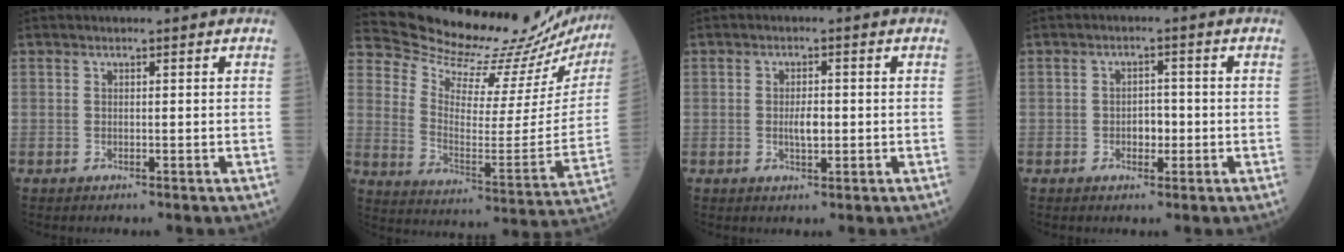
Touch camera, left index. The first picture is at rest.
{"total": 23.2, "force": [22.6, 2.5, 4.6], "torque": [-0.091, -0.119, 0.298]}
{"total": 2.5, "force": [-0.4, 0.9, 2.3], "torque": [-0.043, -0.002, -0.007]}
{"total": 2.5, "force": [-0.9, 1.5, 1.8], "torque": [-0.021, 0.003, -0.014]}